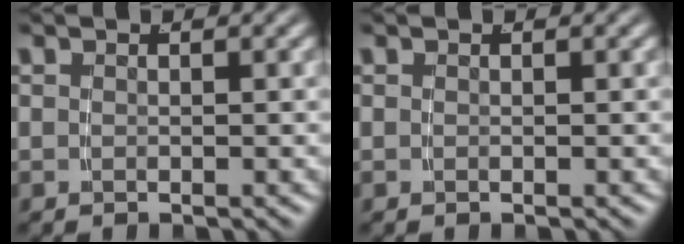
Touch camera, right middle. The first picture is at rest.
{"total": 0.0}